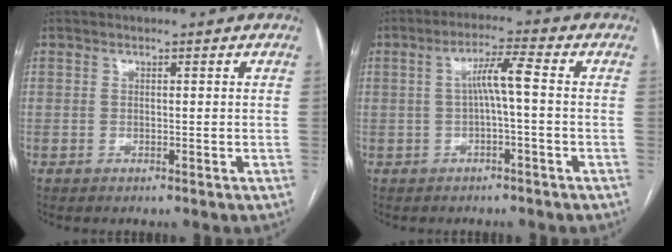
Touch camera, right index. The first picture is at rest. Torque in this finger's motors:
{"motor_torque": [0.85, -0.03, 0.39, 0.09]}